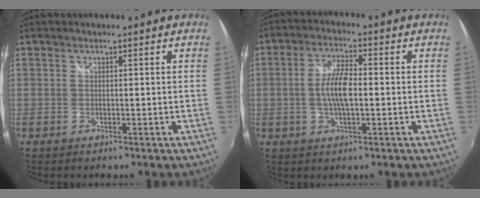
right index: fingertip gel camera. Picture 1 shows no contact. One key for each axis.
{"total": 7.1, "fx": -0.6, "fy": 2.3, "fz": 6.7, "tx": -0.129, "ty": 0.005, "tz": -0.013}